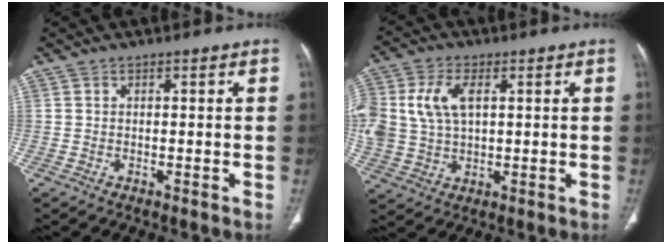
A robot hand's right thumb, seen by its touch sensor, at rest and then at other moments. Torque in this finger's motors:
{"motor_torque": [0.09, 0.13, 0.86, 0.84, 0.18]}